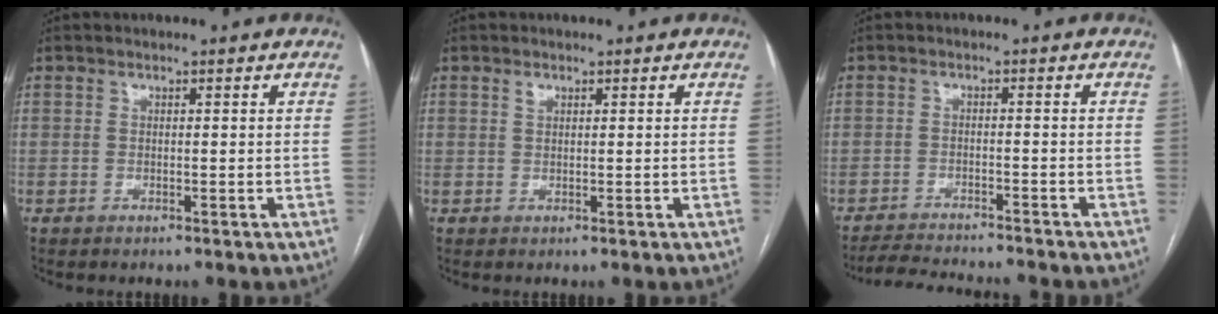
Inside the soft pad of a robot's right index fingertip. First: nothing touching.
{"total": 0.9, "force": [0.5, 0.6, 0.5], "torque": [-0.008, 0.000, 0.010]}
{"total": 9.8, "force": [-9.2, 0.6, 3.3], "torque": [-0.049, -0.008, -0.136]}